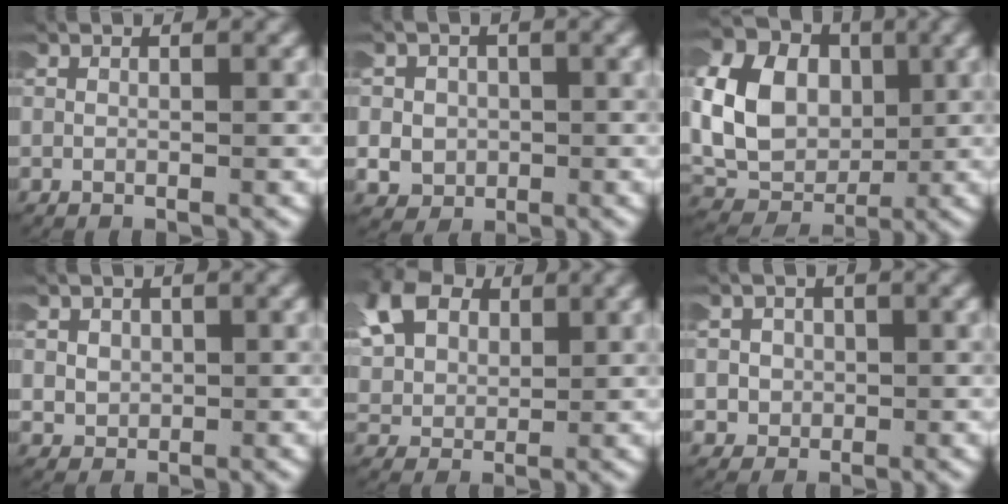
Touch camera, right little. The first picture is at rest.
{"total": 4.7, "force": [-0.8, 4.4, 1.3], "torque": [-0.043, -0.004, -0.017]}
{"total": 14.7, "force": [1.8, 12.3, 7.9], "torque": [-0.178, -0.008, 0.018]}
{"total": 2.0, "force": [0.2, 1.9, 0.6], "torque": [-0.025, 0.002, 0.005]}
{"total": 5.9, "force": [2.4, 4.3, 3.2], "torque": [-0.088, -0.005, 0.045]}
{"total": 3.8, "force": [-0.6, 3.6, 0.9], "torque": [-0.038, -0.004, -0.014]}